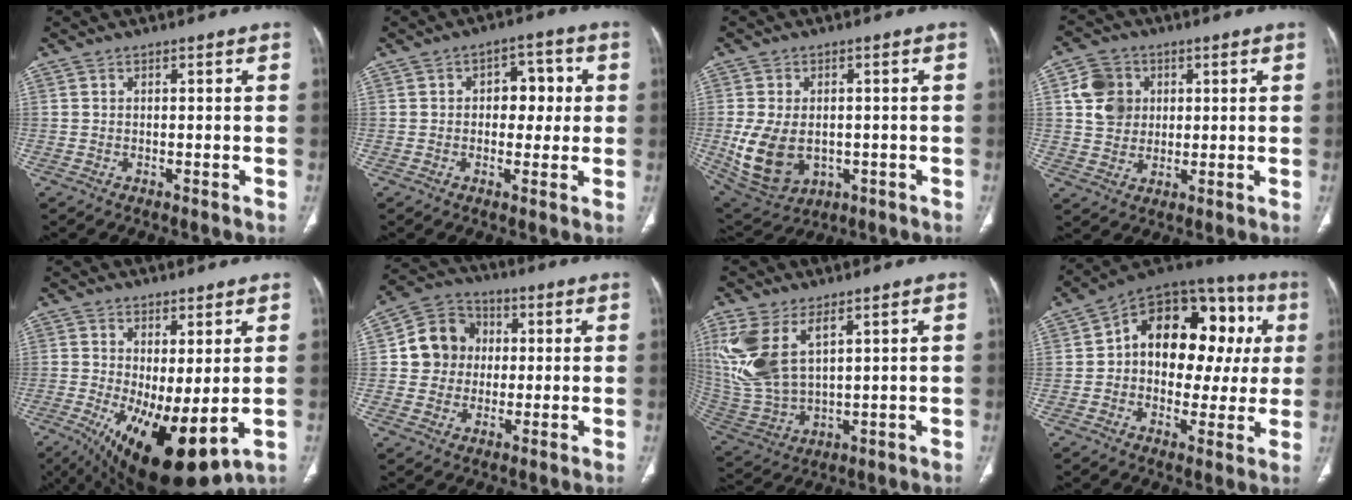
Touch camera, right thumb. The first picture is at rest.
{"total": 7.0, "force": [0.8, 4.7, 5.1], "torque": [-0.032, 0.014, 0.008]}
{"total": 12.4, "force": [-1.6, 8.7, 8.7], "torque": [-0.157, -0.002, -0.002]}
{"total": 8.3, "force": [2.0, 7.2, 3.6], "torque": [-0.044, -0.003, 0.037]}
{"total": 15.2, "force": [-2.2, 5.9, 13.8], "torque": [-0.243, -0.026, -0.011]}
{"total": 10.7, "force": [0.9, 9.8, 4.0], "torque": [-0.037, 0.016, 0.008]}
{"total": 15.1, "force": [6.5, 7.7, 11.2], "torque": [-0.248, -0.017, 0.149]}
{"total": 22.5, "force": [3.5, 14.5, 16.9], "torque": [-0.184, 0.040, 0.044]}